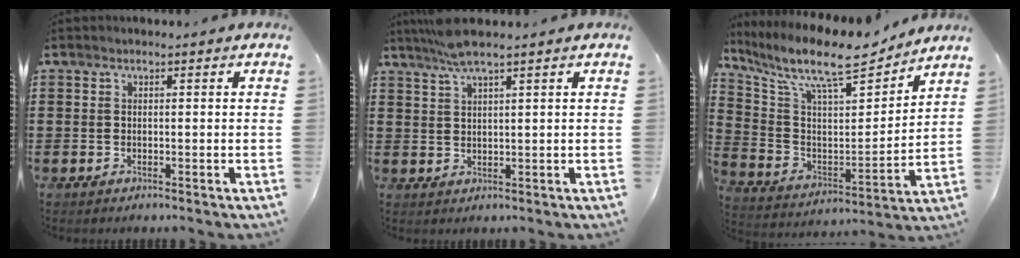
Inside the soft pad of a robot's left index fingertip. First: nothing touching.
{"total": 4.3, "force": [3.3, 0.1, 2.8], "torque": [-0.063, -0.001, 0.060]}
{"total": 12.3, "force": [9.9, 2.7, 6.8], "torque": [-0.164, -0.056, 0.168]}